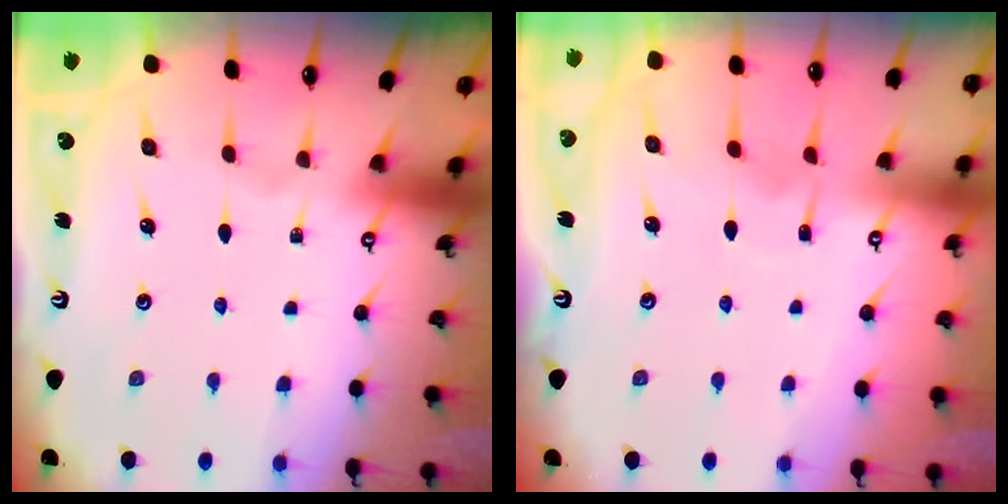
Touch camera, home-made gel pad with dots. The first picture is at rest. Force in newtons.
{"total": 4.7, "press": 4.7, "slide": 0.4}